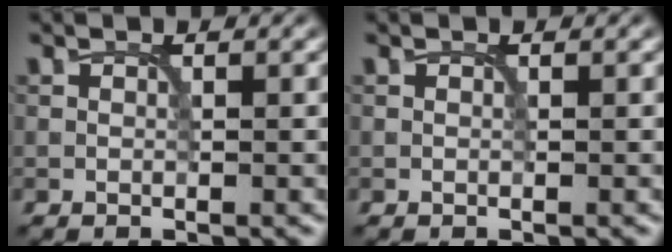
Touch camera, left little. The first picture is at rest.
{"total": 0.0}